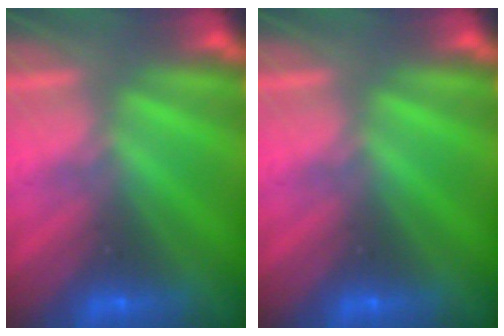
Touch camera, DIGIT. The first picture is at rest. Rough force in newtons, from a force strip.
{"total": 0.0}